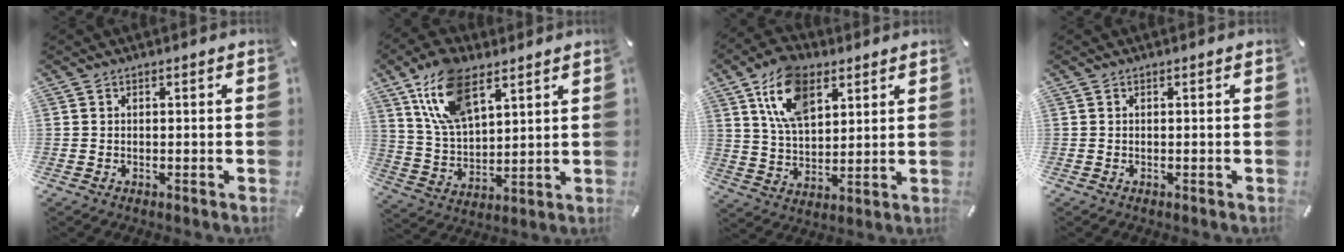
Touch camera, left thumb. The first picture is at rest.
{"total": 14.4, "force": [8.6, 7.2, 9.0], "torque": [-0.213, -0.024, 0.158]}
{"total": 13.9, "force": [7.1, 8.0, 8.9], "torque": [-0.187, -0.011, 0.130]}
{"total": 0.0}